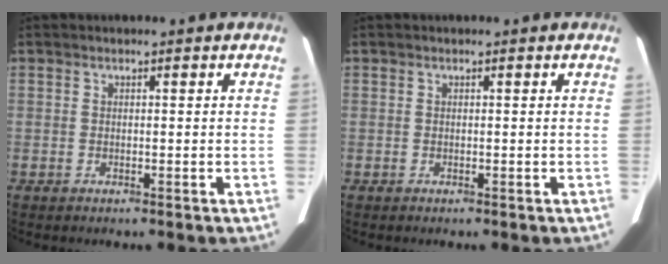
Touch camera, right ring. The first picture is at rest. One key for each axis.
{"total": 0.0}